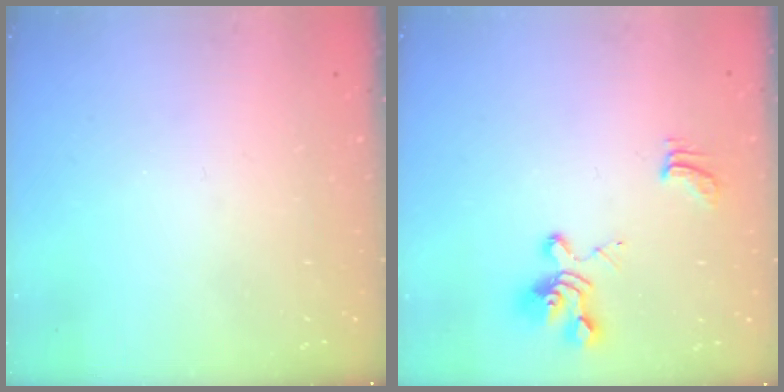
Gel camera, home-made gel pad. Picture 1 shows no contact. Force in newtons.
{"total": 8.3, "press": 8.1, "slide": 1.4}